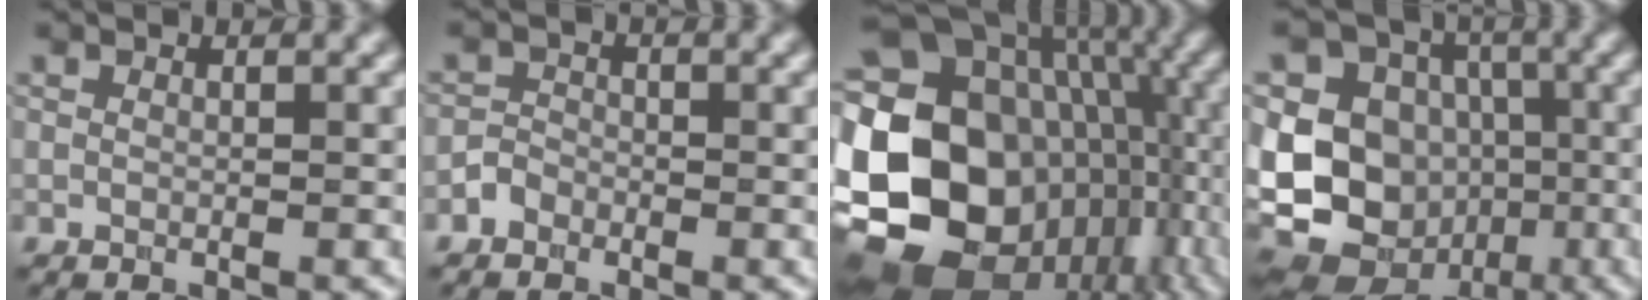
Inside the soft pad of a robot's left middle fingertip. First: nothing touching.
{"total": 1.3, "force": [-1.2, 0.5, -0.3], "torque": [0.002, 0.006, -0.018]}
{"total": 22.8, "force": [-5.1, 18.8, 11.9], "torque": [-0.236, -0.016, -0.099]}
{"total": 13.9, "force": [-2.5, 12.2, 6.0], "torque": [-0.135, 0.000, -0.052]}